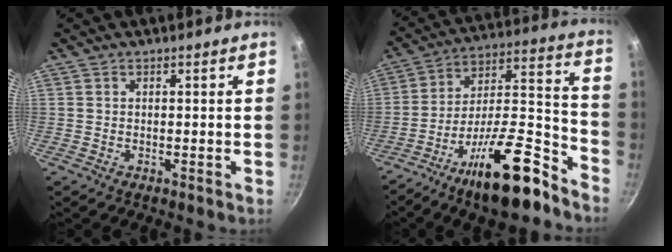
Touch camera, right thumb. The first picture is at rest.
{"total": 21.3, "force": [-14.0, 6.3, 14.8], "torque": [-0.197, 0.107, -0.237]}